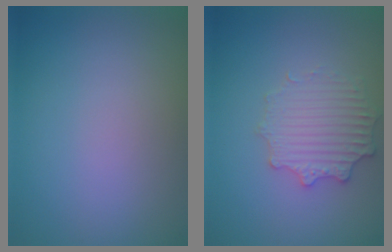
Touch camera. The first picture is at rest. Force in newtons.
{"total": 2.9, "press": 2.9, "slide": 0.2}